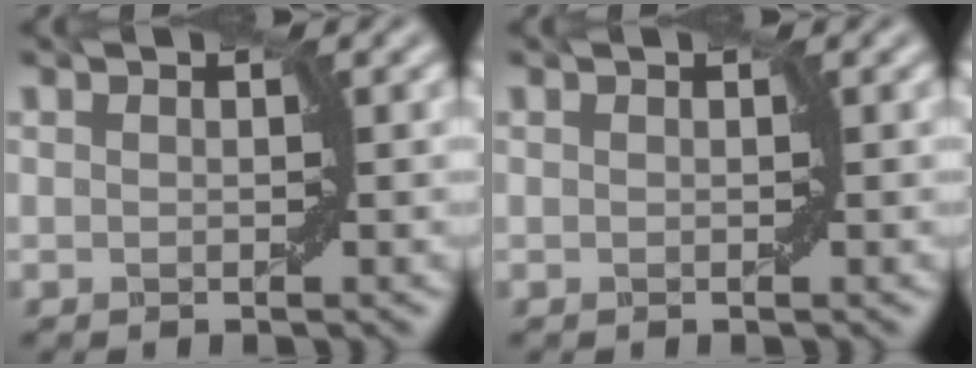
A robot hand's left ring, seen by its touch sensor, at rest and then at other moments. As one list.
[{"total": 0.0}]